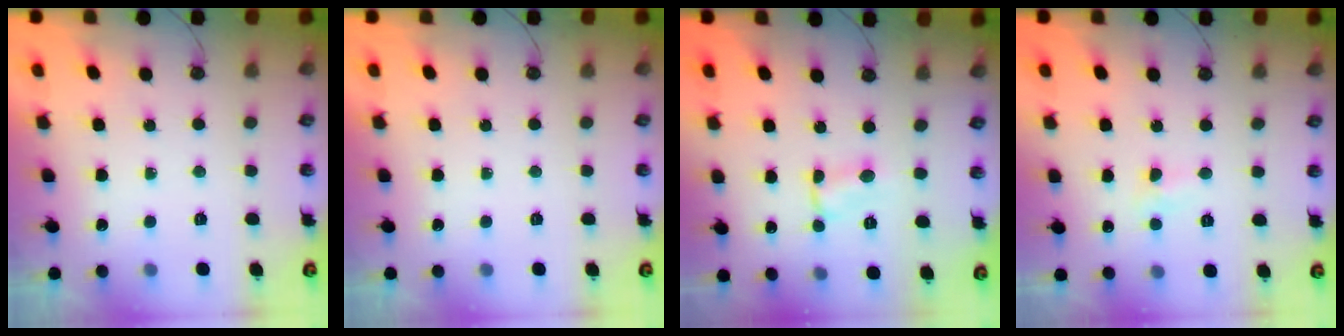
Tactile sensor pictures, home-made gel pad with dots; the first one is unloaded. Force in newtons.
{"total": 0.0}
{"total": 1.5, "press": 1.5, "slide": 0.2}
{"total": 2.9, "press": 2.9, "slide": 0.4}